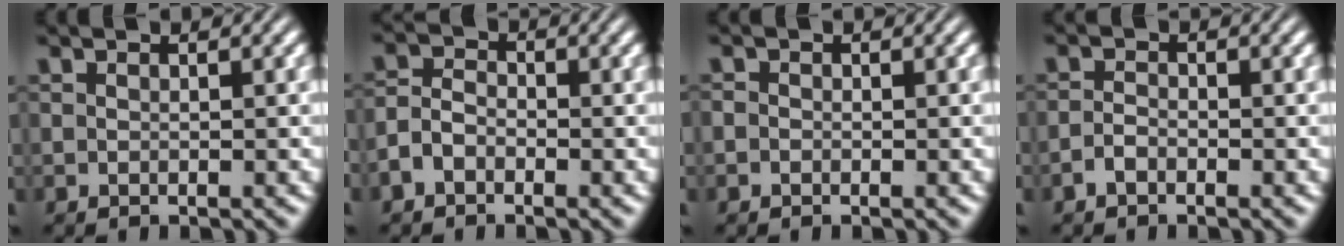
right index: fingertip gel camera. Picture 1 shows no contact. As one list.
[{"total": 2.2, "force": [-1.2, 1.5, 1.1], "torque": [-0.018, -0.014, -0.018]}, {"total": 0.5, "force": [-0.4, -0.2, -0.2], "torque": [0.008, -0.005, -0.007]}, {"total": 1.3, "force": [-1.2, -0.4, 0.1], "torque": [0.004, -0.008, -0.017]}]